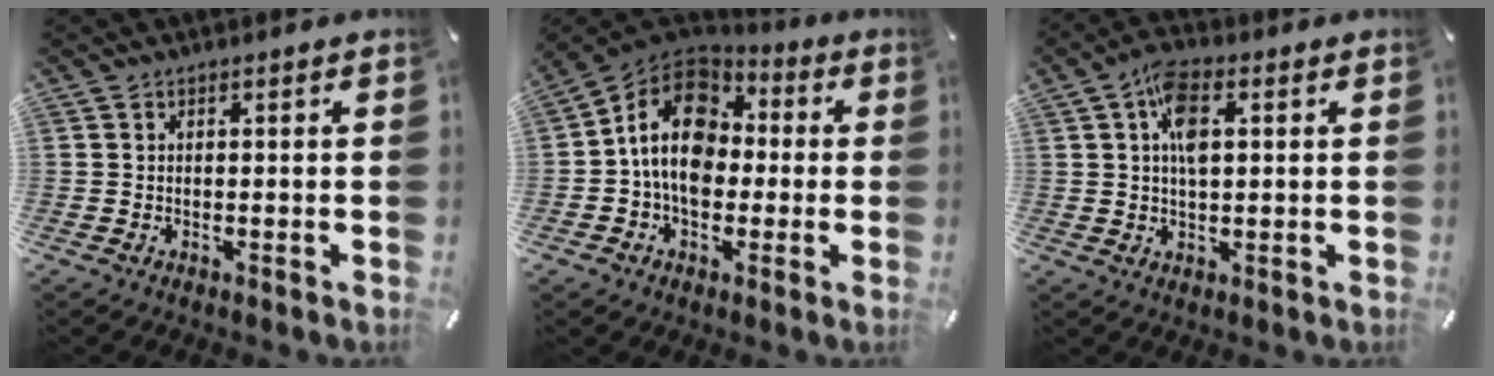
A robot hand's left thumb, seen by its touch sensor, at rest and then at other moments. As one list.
[{"total": 14.1, "force": [0.0, 11.1, 8.8], "torque": [-0.162, 0.016, 0.001]}, {"total": 7.3, "force": [1.8, 3.8, 6.0], "torque": [-0.106, 0.006, 0.030]}]